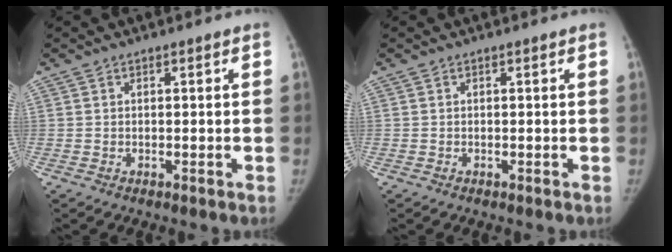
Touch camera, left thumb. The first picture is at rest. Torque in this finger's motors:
{"motor_torque": [0.00, 0.01, 0.02, -0.05, 0.00]}